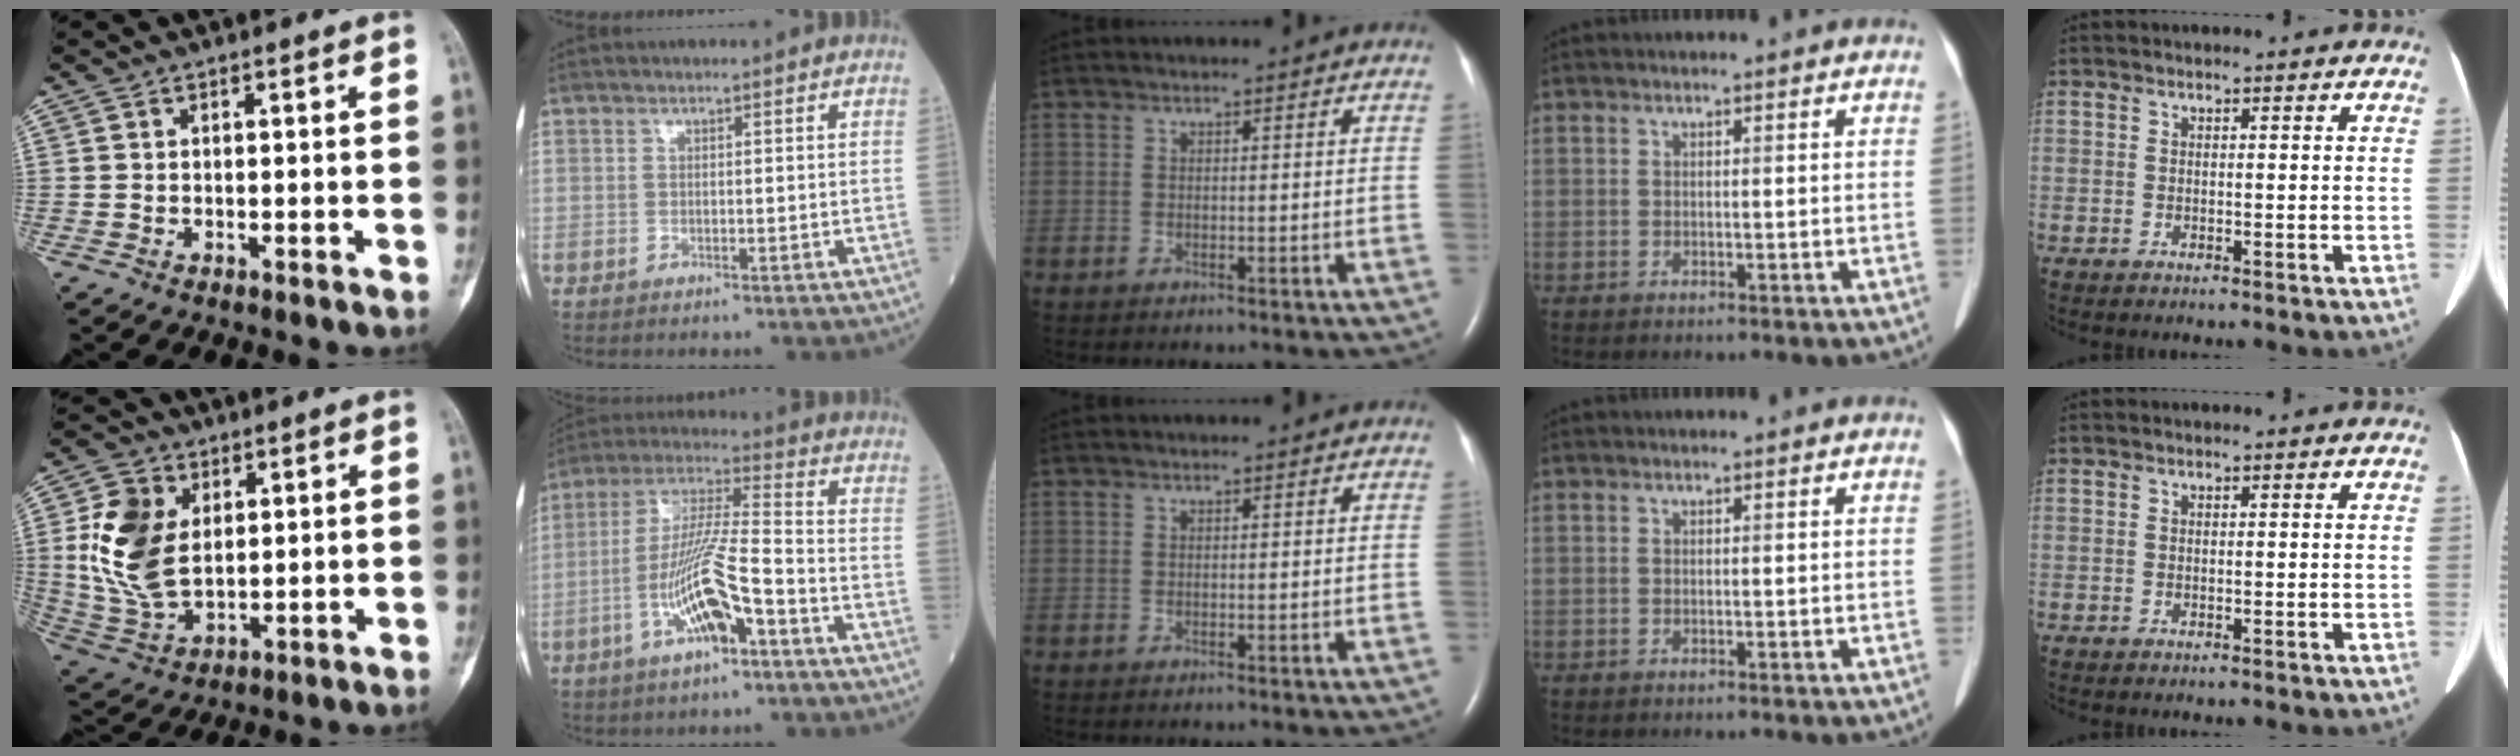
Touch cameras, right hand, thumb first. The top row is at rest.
{"thumb": {"total": 13.5, "force": [2.7, 9.0, 9.7], "torque": [-0.175, -0.012, 0.059]}, "index": {"total": 12.5, "force": [-5.1, 1.7, 11.3], "torque": [-0.225, 0.001, -0.092]}}